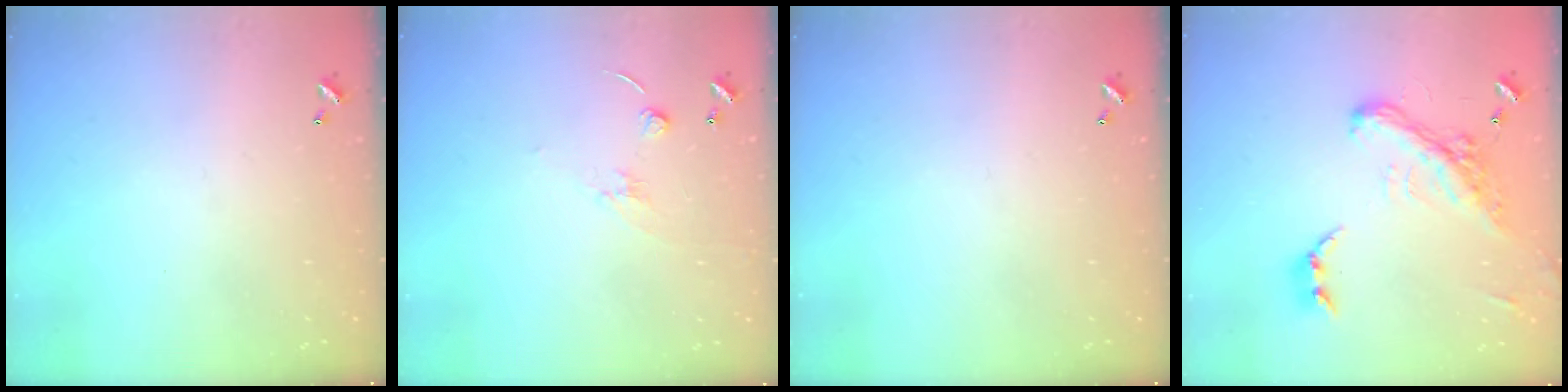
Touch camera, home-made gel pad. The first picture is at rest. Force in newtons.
{"total": 2.3, "press": 2.3, "slide": 0.5}
{"total": 0.0}
{"total": 6.3, "press": 6.0, "slide": 1.8}